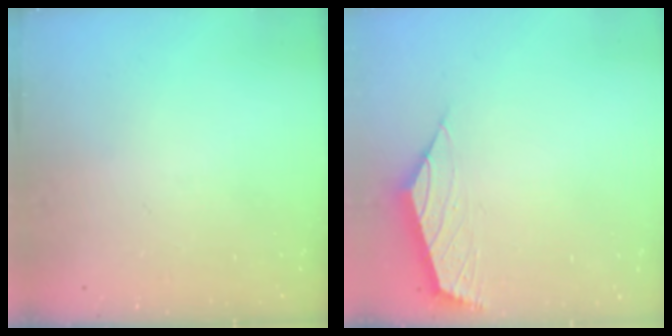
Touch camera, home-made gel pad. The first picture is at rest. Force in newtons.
{"total": 2.4, "press": 2.3, "slide": 0.6}